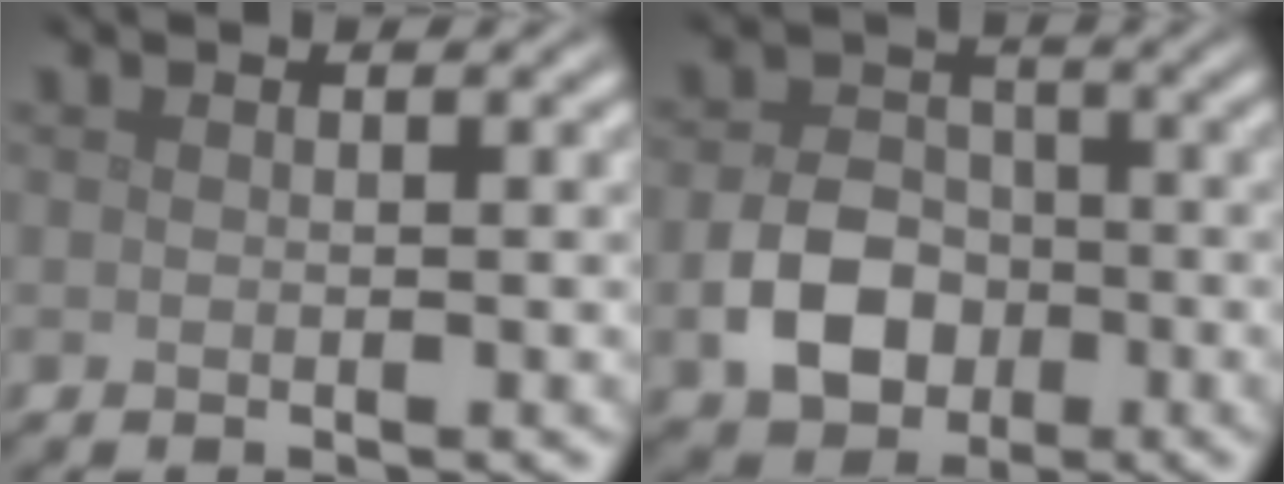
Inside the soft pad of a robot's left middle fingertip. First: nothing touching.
{"total": 5.5, "force": [-1.9, 4.2, 3.1], "torque": [-0.055, -0.002, -0.035]}